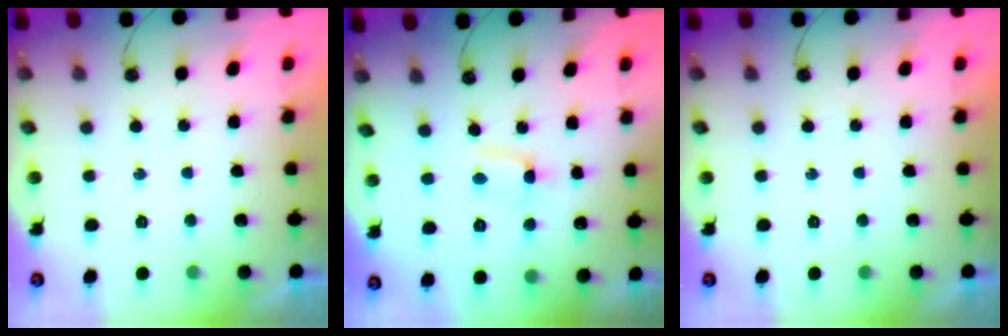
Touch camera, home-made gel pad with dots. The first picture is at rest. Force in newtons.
{"total": 5.0, "press": 0.9, "slide": 4.9}
{"total": 0.0}